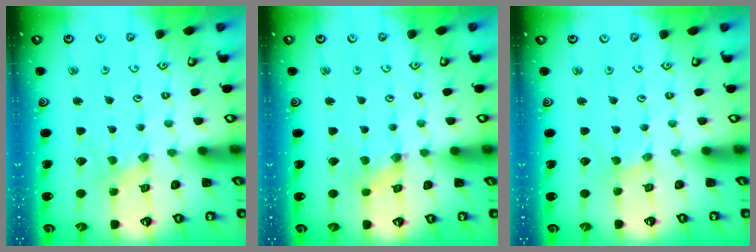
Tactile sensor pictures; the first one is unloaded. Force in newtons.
{"total": 1.3, "press": 1.3, "slide": 0.2}
{"total": 0.0}